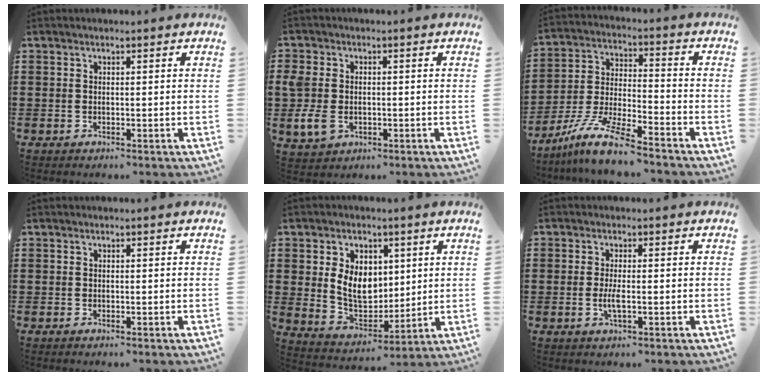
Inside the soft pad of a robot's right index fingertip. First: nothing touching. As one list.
[{"total": 5.0, "force": [-0.9, 3.6, 3.4], "torque": [-0.100, -0.003, -0.025]}, {"total": 10.3, "force": [-8.8, 0.6, 5.3], "torque": [-0.114, 0.010, -0.177]}, {"total": 0.0}, {"total": 8.0, "force": [1.5, 6.0, 5.0], "torque": [-0.113, 0.005, 0.023]}, {"total": 2.6, "force": [-0.6, 0.5, 2.5], "torque": [-0.051, -0.005, -0.013]}]